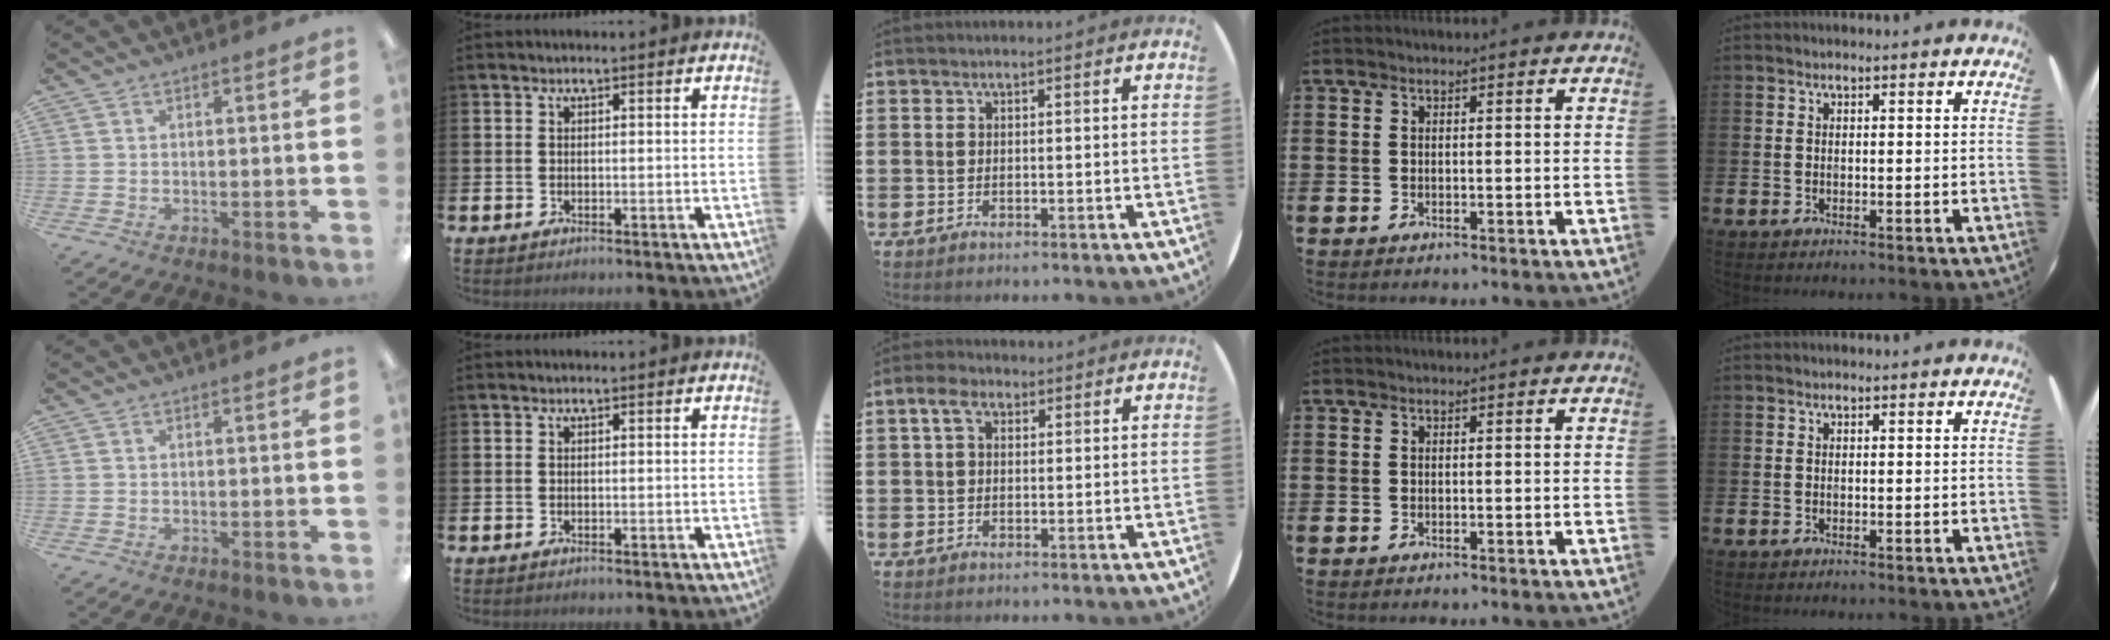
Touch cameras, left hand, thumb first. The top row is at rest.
{"middle": {"total": 3.2, "force": [1.7, 1.9, 1.9], "torque": [-0.034, 0.008, 0.029]}}